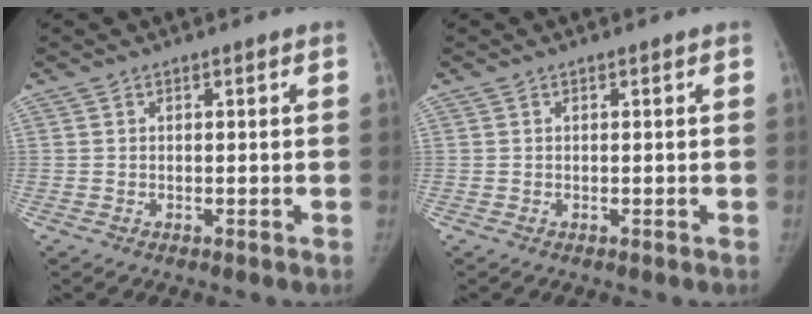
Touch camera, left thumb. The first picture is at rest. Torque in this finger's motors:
{"motor_torque": [0.03, 0.03, 0.26, -0.15, 0.02]}